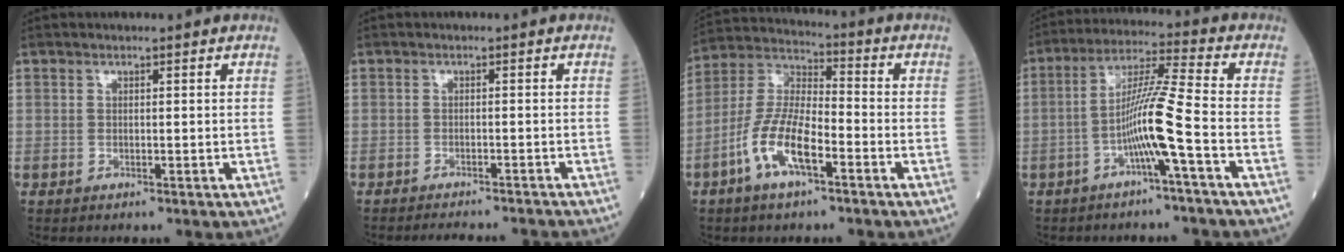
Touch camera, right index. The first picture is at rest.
{"total": 8.2, "force": [-7.9, 0.4, 2.2], "torque": [-0.024, -0.007, -0.094]}
{"total": 10.5, "force": [-4.7, 3.1, 8.9], "torque": [-0.192, 0.008, -0.090]}
{"total": 8.7, "force": [-3.1, -1.5, 8.0], "torque": [-0.156, 0.017, -0.058]}